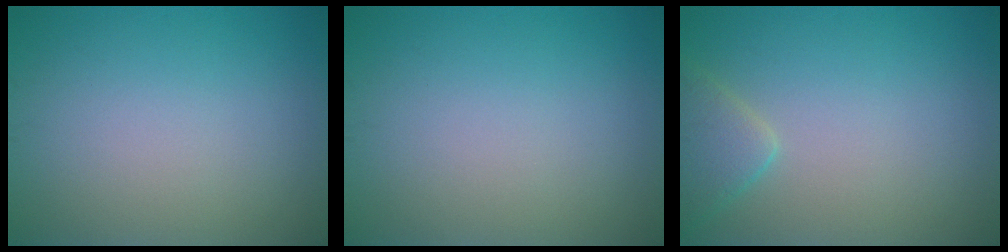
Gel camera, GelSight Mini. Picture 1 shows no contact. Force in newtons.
{"total": 0.0}
{"total": 2.6, "press": 2.6, "slide": 0.2}